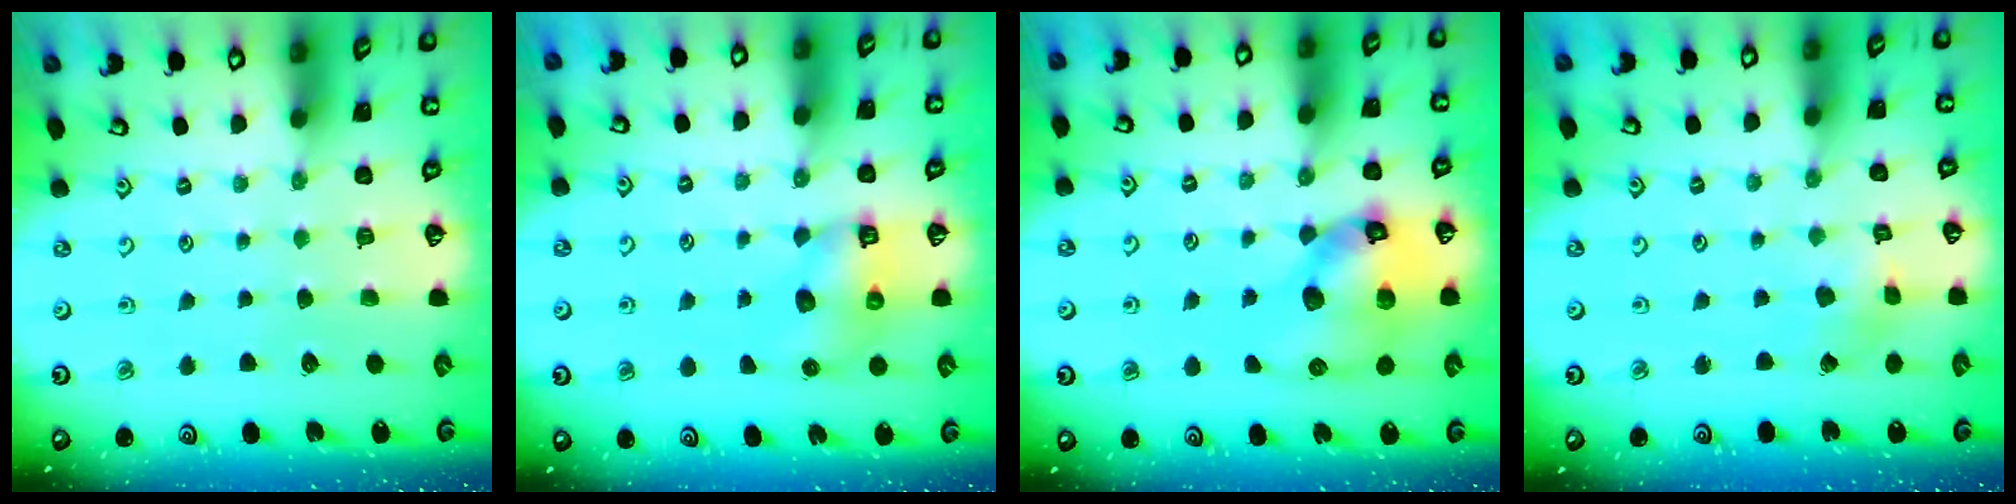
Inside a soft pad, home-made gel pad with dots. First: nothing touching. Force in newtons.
{"total": 6.4, "press": 6.4, "slide": 0.7}
{"total": 15.5, "press": 15.3, "slide": 2.2}
{"total": 2.3, "press": 2.3, "slide": 0.3}